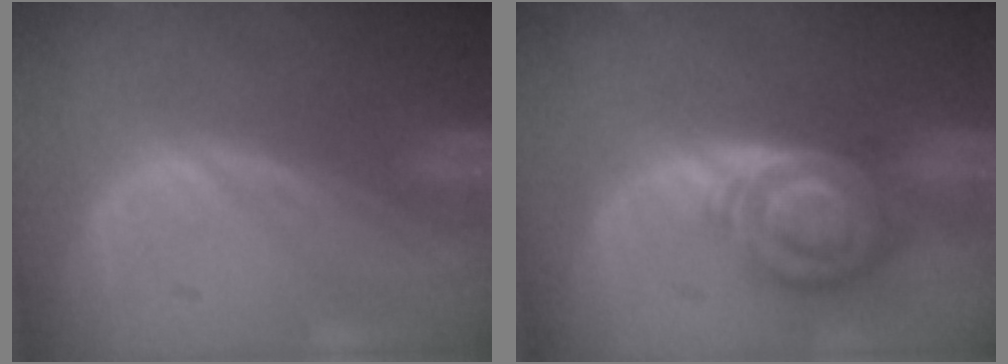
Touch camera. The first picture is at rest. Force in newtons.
{"total": 6.6, "press": 6.6, "slide": 0.2}